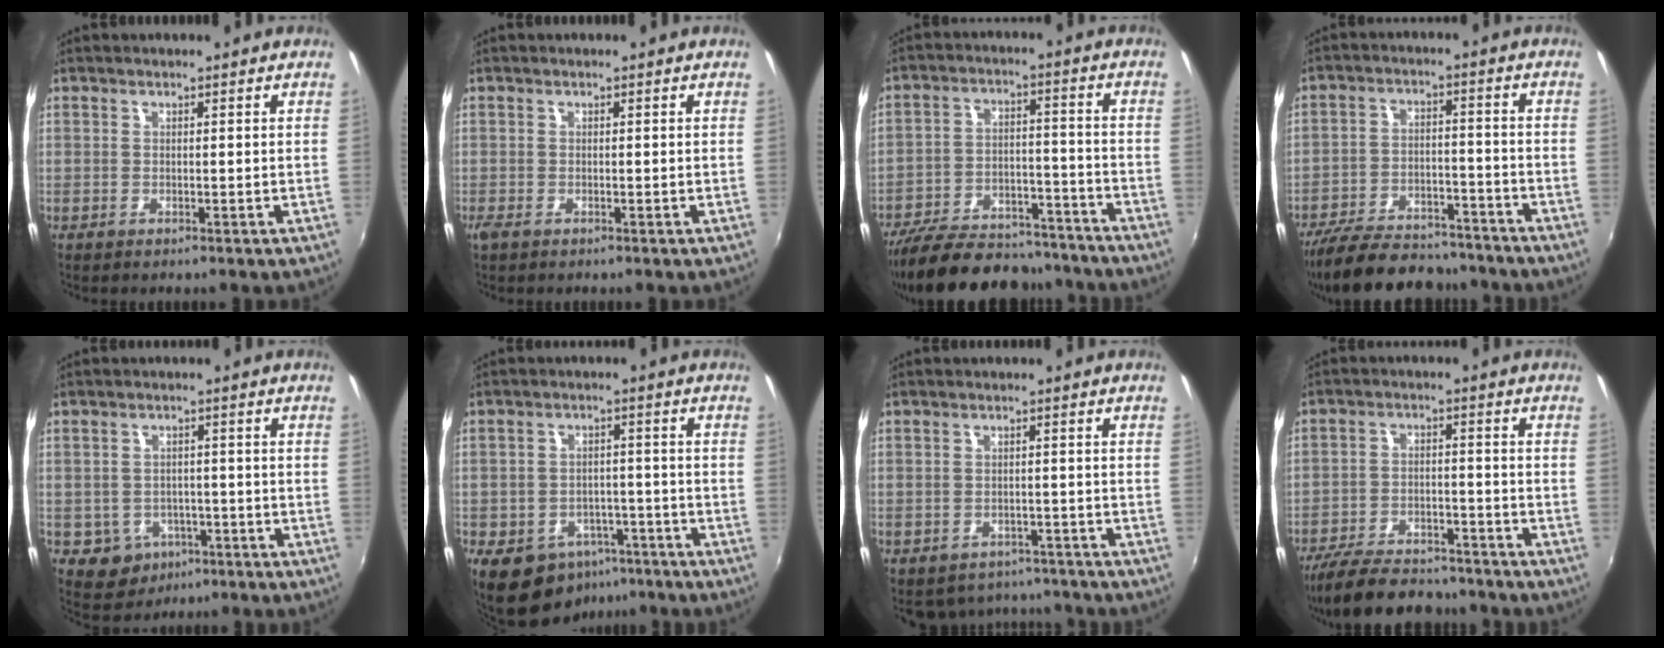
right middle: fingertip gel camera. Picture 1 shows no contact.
{"total": 1.1, "force": [-0.6, 0.3, 0.9], "torque": [-0.018, -0.004, -0.012]}
{"total": 24.2, "force": [-20.4, 8.3, 10.0], "torque": [-0.205, 0.001, -0.286]}
{"total": 20.1, "force": [-16.9, 6.8, 8.5], "torque": [-0.184, -0.006, -0.246]}
{"total": 6.5, "force": [-3.1, 5.4, 1.7], "torque": [-0.046, 0.007, -0.030]}
{"total": 11.3, "force": [-7.0, 7.6, 4.5], "torque": [-0.103, 0.010, -0.083]}
{"total": 8.2, "force": [-6.8, 4.1, 2.2], "torque": [-0.053, -0.003, -0.083]}
{"total": 16.8, "force": [-14.1, 5.7, 7.1], "torque": [-0.162, -0.010, -0.214]}